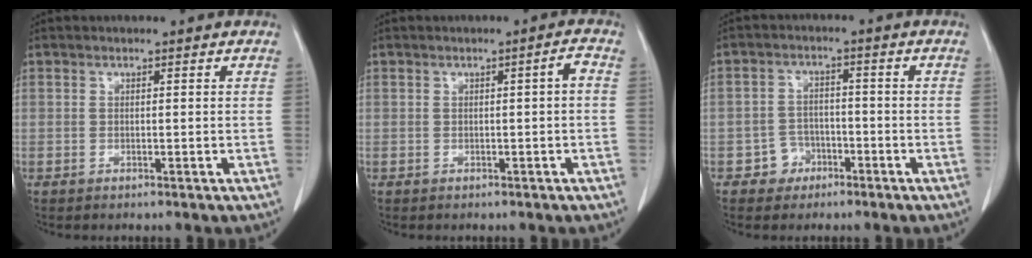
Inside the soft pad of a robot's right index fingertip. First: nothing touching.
{"total": 1.6, "force": [0.0, 0.1, 1.6], "torque": [-0.021, 0.005, 0.000]}
{"total": 3.9, "force": [-2.0, 3.3, 0.2], "torque": [0.004, 0.016, -0.033]}